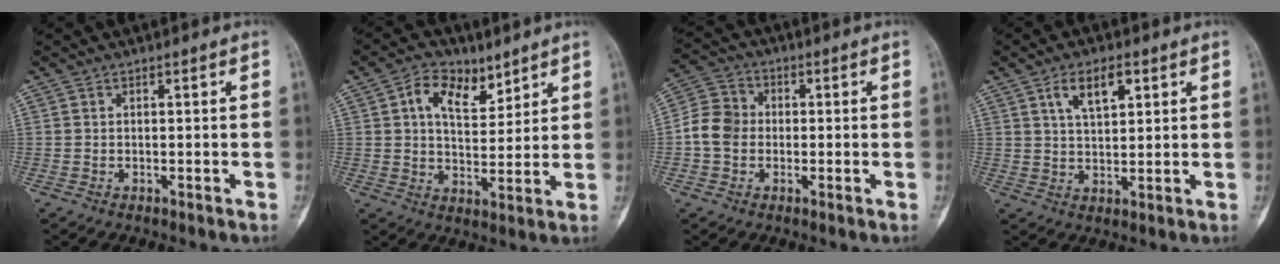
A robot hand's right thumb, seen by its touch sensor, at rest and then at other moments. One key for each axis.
{"total": 9.1, "fx": 4.8, "fy": 5.5, "fz": 5.5, "tx": -0.068, "ty": -0.020, "tz": 0.082}
{"total": 7.2, "fx": -0.8, "fy": 6.1, "fz": 3.7, "tx": -0.054, "ty": 0.023, "tz": -0.030}
{"total": 6.8, "fx": 3.2, "fy": 3.2, "fz": 5.0, "tx": -0.079, "ty": -0.009, "tz": 0.059}